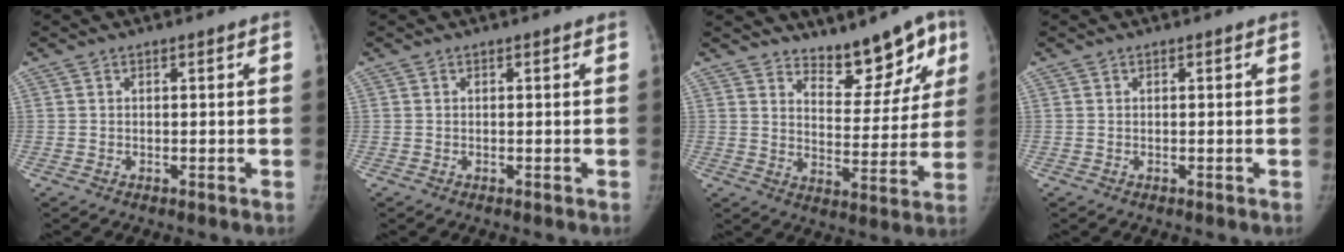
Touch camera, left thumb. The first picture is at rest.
{"total": 0.0}
{"total": 11.4, "force": [8.1, 5.1, 6.2], "torque": [-0.034, -0.049, 0.126]}
{"total": 0.0}